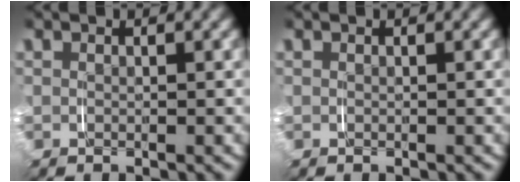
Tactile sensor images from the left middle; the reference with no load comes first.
{"total": 0.0}